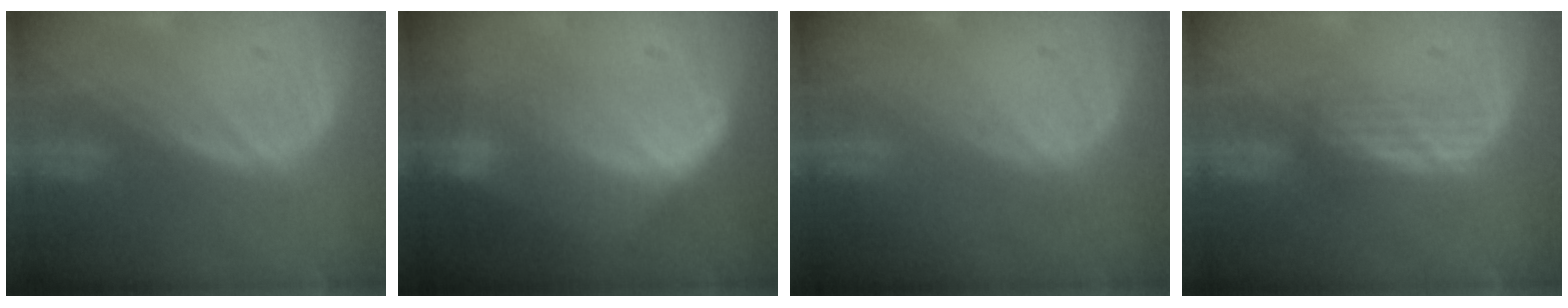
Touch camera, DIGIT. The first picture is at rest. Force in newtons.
{"total": 6.9, "press": 6.5, "slide": 2.4}
{"total": 0.0}
{"total": 2.4, "press": 2.3, "slide": 0.6}